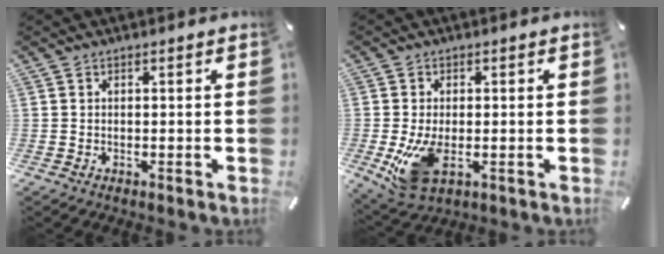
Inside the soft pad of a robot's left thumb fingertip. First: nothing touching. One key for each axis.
{"total": 8.4, "fx": -1.2, "fy": 4.7, "fz": 6.9, "tx": -0.142, "ty": -0.019, "tz": -0.020}